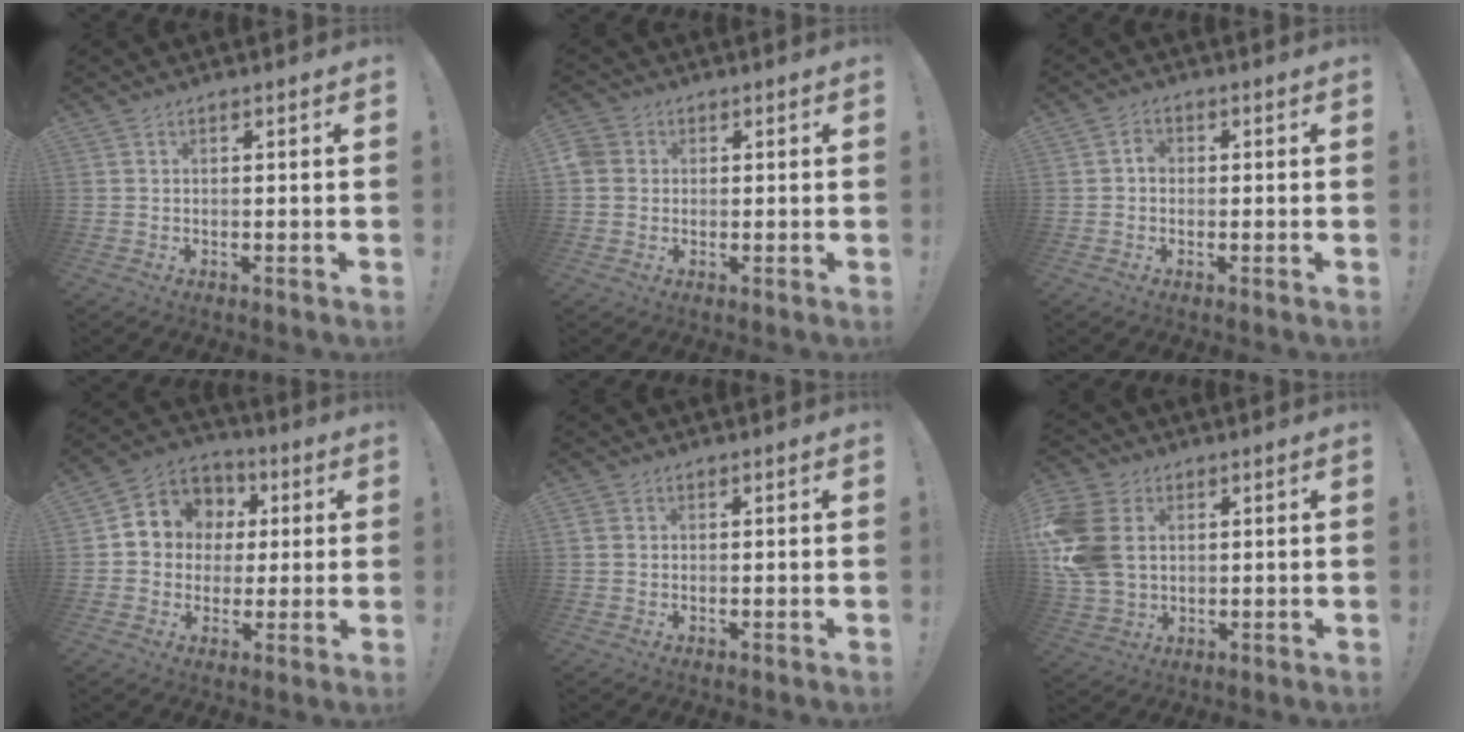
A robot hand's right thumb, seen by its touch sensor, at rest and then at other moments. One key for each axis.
{"total": 4.3, "fx": 0.6, "fy": 4.0, "fz": 1.4, "tx": -0.034, "ty": 0.006, "tz": 0.013}
{"total": 2.8, "fx": -0.6, "fy": 2.2, "fz": 1.5, "tx": -0.021, "ty": 0.007, "tz": -0.012}
{"total": 9.7, "fx": 1.4, "fy": 9.2, "fz": 3.0, "tx": -0.038, "ty": -0.002, "tz": 0.033}
{"total": 1.7, "fx": 0.5, "fy": 1.6, "fz": 0.4, "tx": -0.011, "ty": 0.005, "tz": 0.011}
{"total": 15.7, "fx": 2.5, "fy": 12.0, "fz": 9.8, "tx": -0.204, "ty": 0.002, "tz": 0.052}